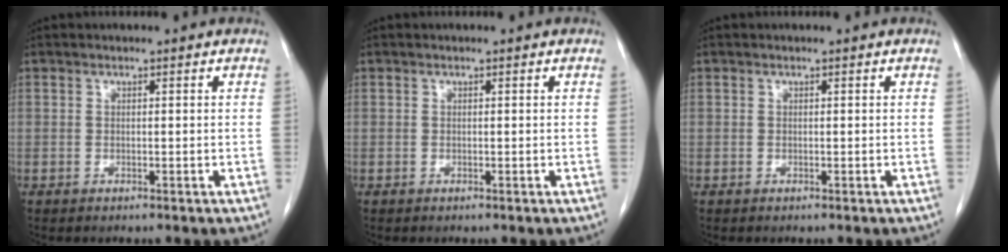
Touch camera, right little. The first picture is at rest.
{"total": 0.0}
{"total": 0.0}